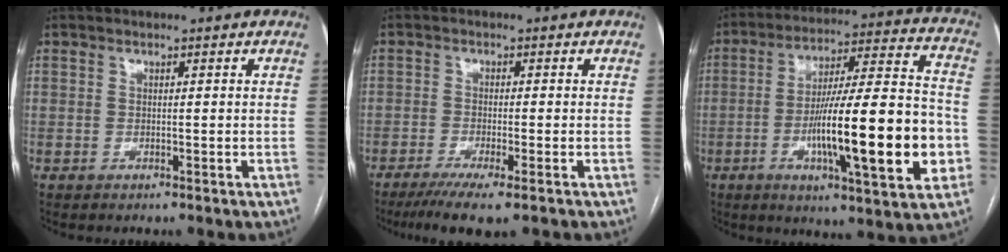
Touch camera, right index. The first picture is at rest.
{"total": 7.2, "force": [-5.0, 0.4, 5.1], "torque": [-0.080, -0.017, -0.078]}
{"total": 22.5, "force": [-5.3, 2.8, 21.7], "torque": [-0.317, 0.005, -0.078]}